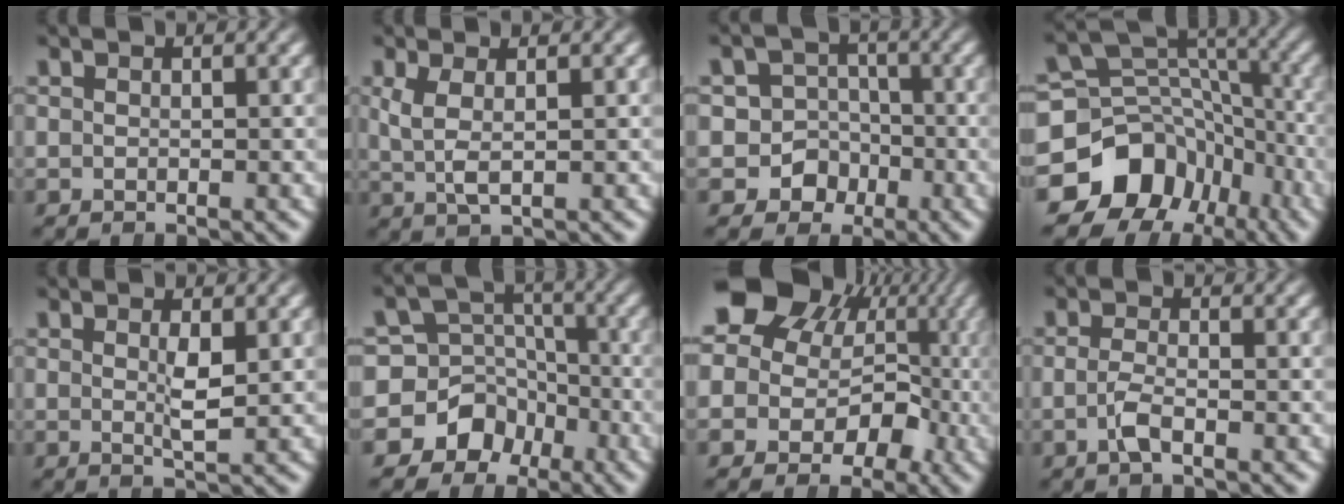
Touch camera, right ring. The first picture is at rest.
{"total": 2.5, "force": [0.4, 1.0, 2.3], "torque": [-0.060, -0.016, 0.020]}
{"total": 9.9, "force": [-2.6, 9.4, 2.0], "torque": [-0.083, -0.051, -0.042]}
{"total": 14.0, "force": [-4.1, 11.8, 6.5], "torque": [-0.114, -0.050, -0.058]}
{"total": 1.7, "force": [0.2, 0.0, 1.7], "torque": [-0.040, -0.015, 0.006]}
{"total": 11.2, "force": [-3.1, 10.1, 3.9], "torque": [-0.097, -0.052, -0.049]}
{"total": 14.1, "force": [3.1, 11.8, 7.1], "torque": [-0.184, -0.010, 0.040]}
{"total": 1.7, "force": [-1.0, 0.2, 1.4], "torque": [-0.038, -0.013, -0.015]}